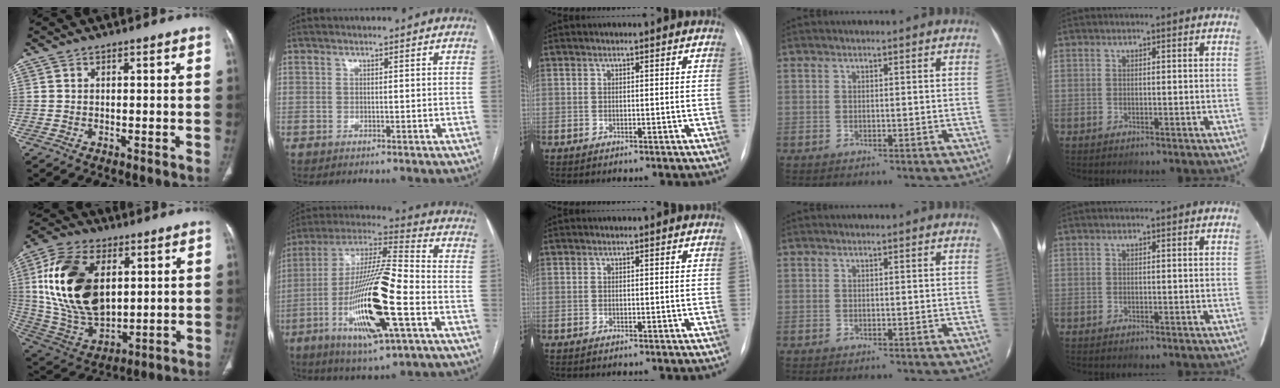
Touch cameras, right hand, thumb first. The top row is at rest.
{"thumb": {"total": 22.9, "force": [4.9, 13.9, 17.5], "torque": [-0.327, -0.017, 0.102]}, "index": {"total": 21.4, "force": [-6.8, 2.5, 20.1], "torque": [-0.401, -0.022, -0.119]}}